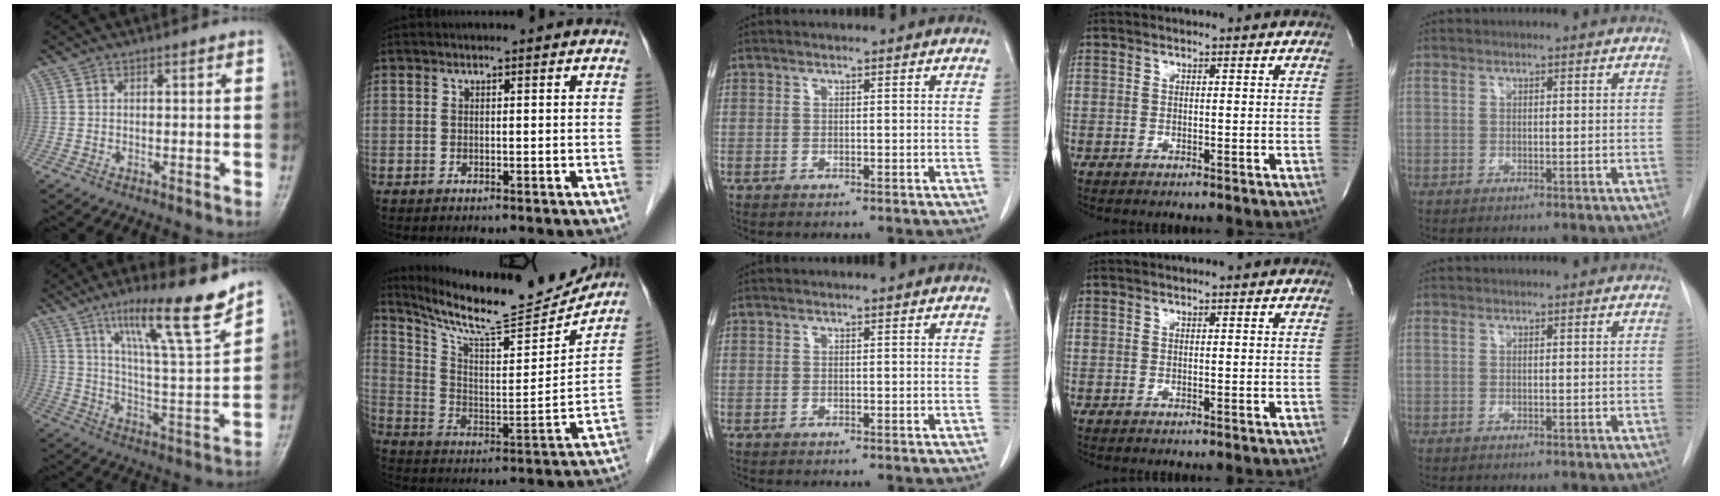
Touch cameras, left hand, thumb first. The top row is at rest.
{"thumb": {"total": 16.3, "force": [11.3, 1.6, 11.7], "torque": [-0.177, -0.069, 0.190]}, "index": {"total": 18.8, "force": [17.8, 0.9, 5.9], "torque": [-0.116, -0.047, 0.280]}}